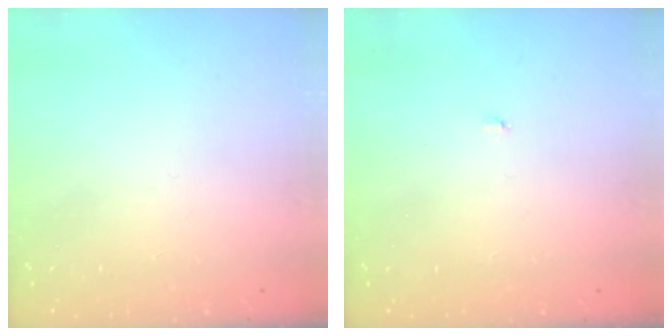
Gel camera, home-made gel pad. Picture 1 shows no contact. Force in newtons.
{"total": 2.9, "press": 2.9, "slide": 0.3}